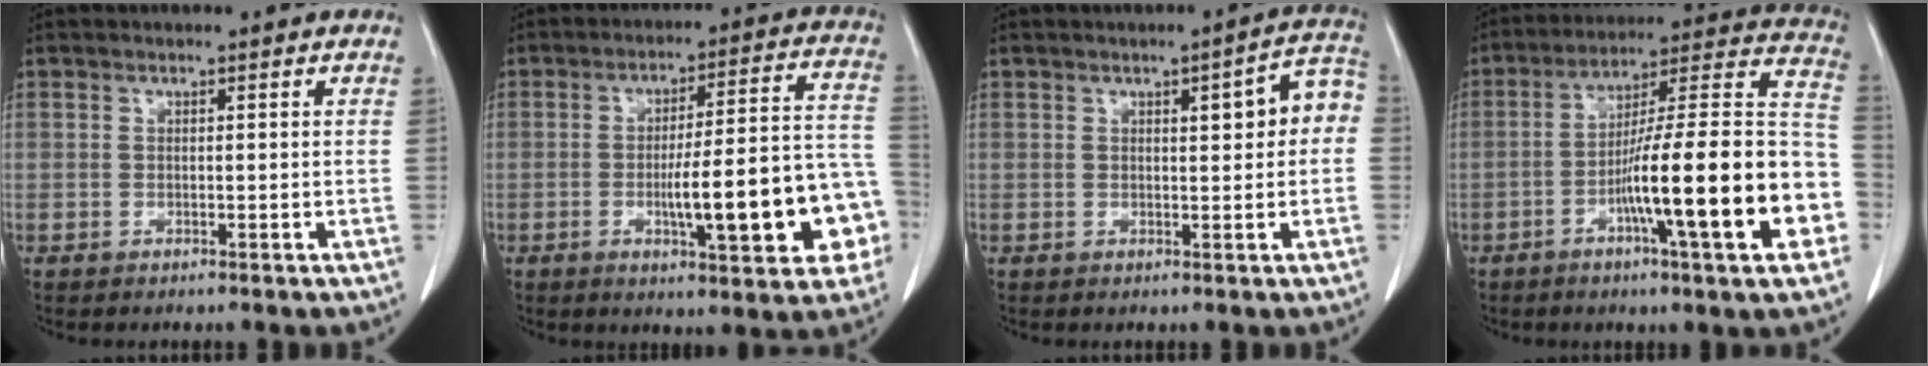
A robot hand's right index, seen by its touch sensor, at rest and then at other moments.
{"total": 16.8, "force": [-4.8, 3.0, 15.8], "torque": [-0.183, 0.031, -0.057]}
{"total": 5.8, "force": [0.8, 1.3, 5.6], "torque": [-0.069, 0.022, 0.007]}
{"total": 22.3, "force": [-6.9, 1.4, 21.2], "torque": [-0.261, 0.014, -0.106]}